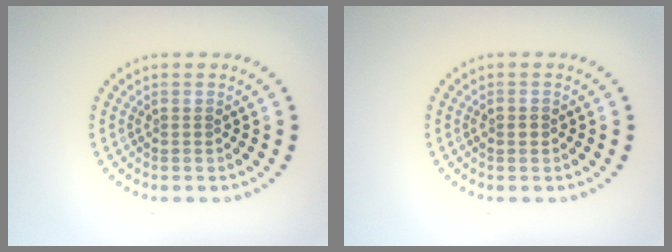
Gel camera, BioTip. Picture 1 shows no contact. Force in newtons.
{"total": 1.2, "press": 1.2, "slide": 0.2}